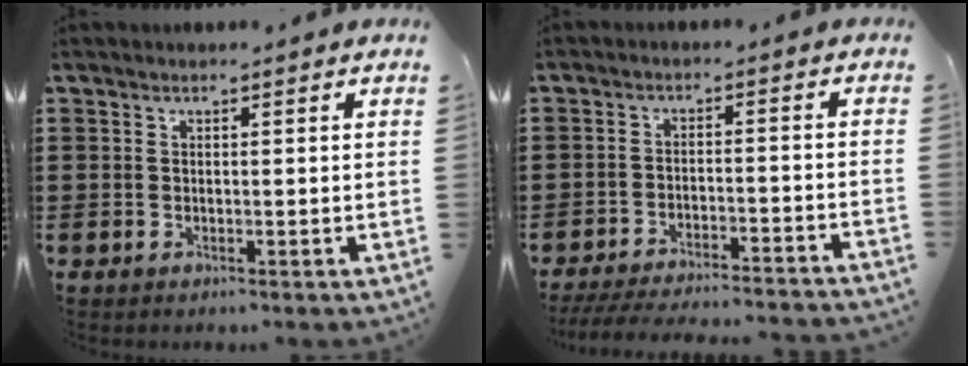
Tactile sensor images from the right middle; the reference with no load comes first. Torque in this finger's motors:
{"motor_torque": [0.49, 0.04, 0.42, 0.10]}